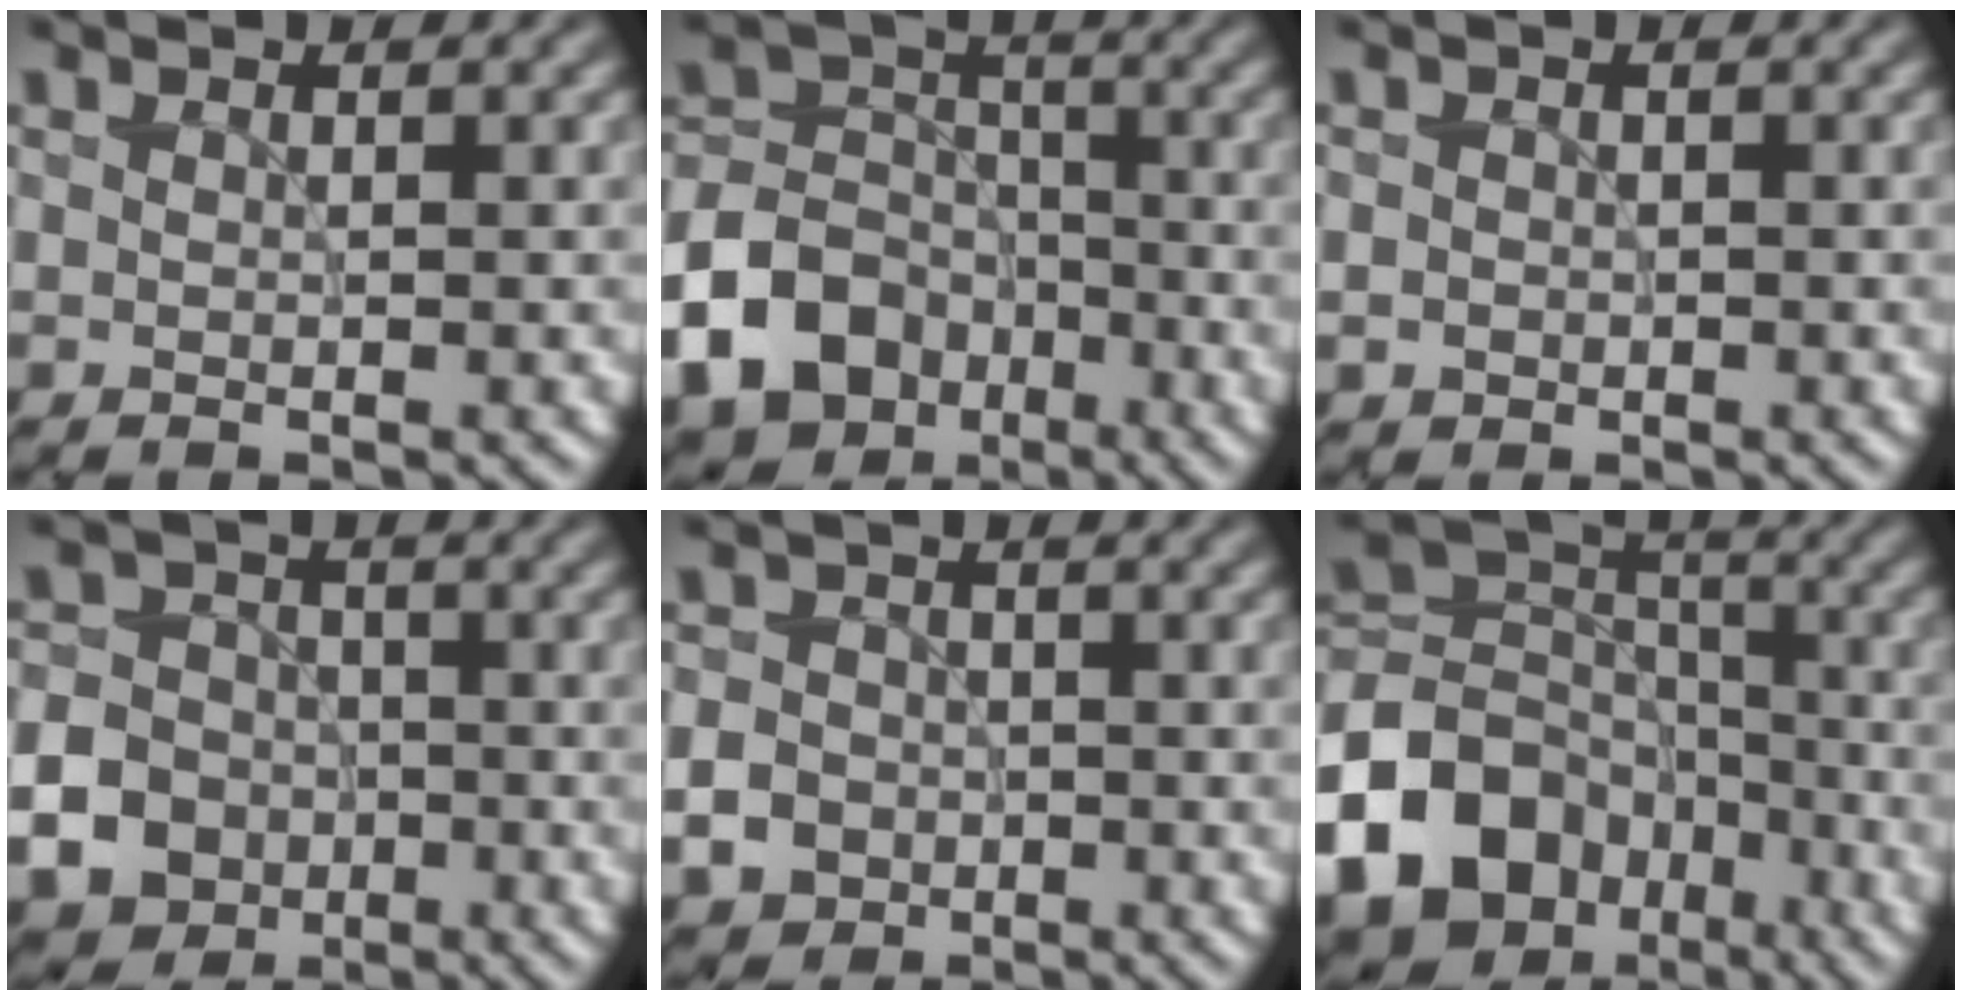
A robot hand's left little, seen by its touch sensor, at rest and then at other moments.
{"total": 13.0, "force": [-6.9, 10.1, 4.5], "torque": [-0.099, -0.037, -0.142]}
{"total": 1.1, "force": [-0.2, 1.0, 0.3], "torque": [0.002, -0.005, -0.002]}
{"total": 17.3, "force": [-7.0, 15.5, 3.4], "torque": [-0.108, -0.053, -0.147]}
{"total": 4.7, "force": [-1.7, 4.1, 1.5], "torque": [-0.013, -0.010, -0.042]}
{"total": 14.2, "force": [-7.7, 10.2, 6.2], "torque": [-0.145, 0.003, -0.141]}